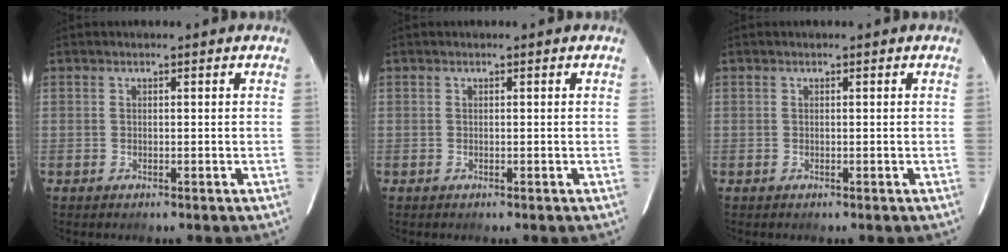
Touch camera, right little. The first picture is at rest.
{"total": 0.0}
{"total": 0.0}